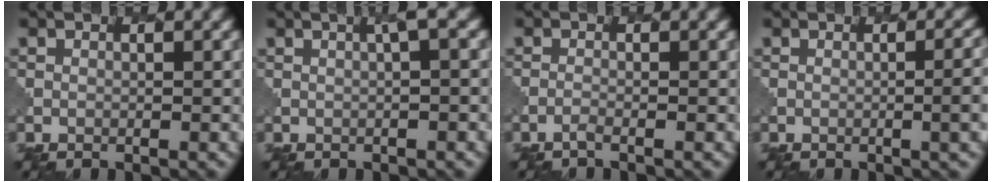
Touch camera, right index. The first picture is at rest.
{"total": 2.1, "force": [0.5, 0.3, 2.0], "torque": [-0.023, 0.004, 0.008]}
{"total": 0.7, "force": [-0.6, 0.2, 0.3], "torque": [0.002, -0.001, -0.019]}
{"total": 4.2, "force": [-0.5, 1.3, 3.9], "torque": [-0.032, 0.007, -0.007]}